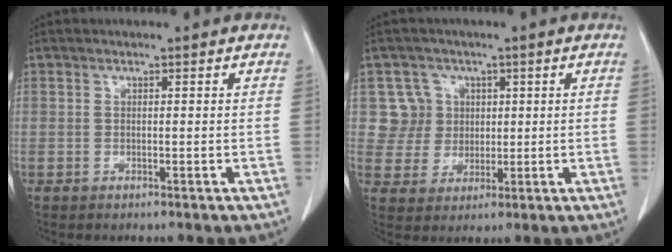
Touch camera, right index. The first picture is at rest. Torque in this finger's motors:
{"motor_torque": [-0.04, 0.02, -0.01, 0.00]}